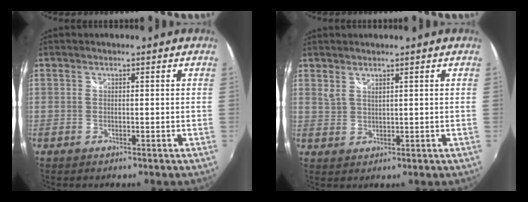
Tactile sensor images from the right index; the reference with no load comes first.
{"total": 2.0, "force": [1.8, 0.4, 0.6], "torque": [-0.010, 0.000, 0.033]}